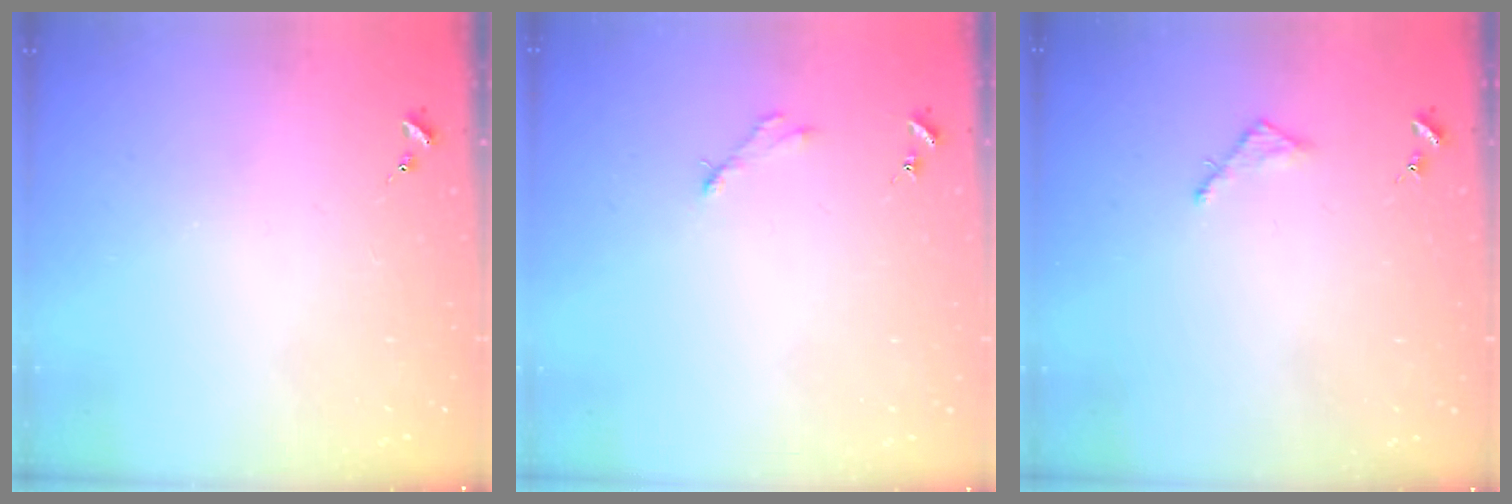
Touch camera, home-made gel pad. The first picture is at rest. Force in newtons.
{"total": 2.5, "press": 2.5, "slide": 0.3}
{"total": 2.5, "press": 2.5, "slide": 0.2}